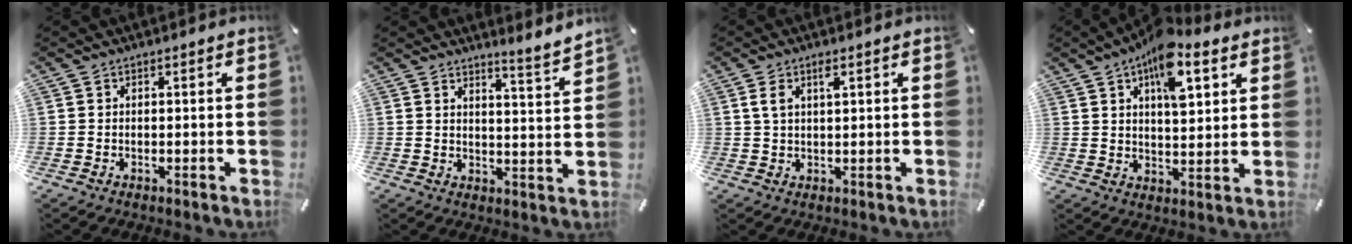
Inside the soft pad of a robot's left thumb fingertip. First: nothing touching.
{"total": 4.6, "force": [4.3, -0.2, 1.5], "torque": [-0.027, -0.043, 0.071]}
{"total": 3.5, "force": [1.4, 1.5, 2.9], "torque": [-0.068, 0.004, 0.021]}
{"total": 13.8, "force": [7.3, 6.6, 9.6], "torque": [-0.135, -0.027, 0.122]}